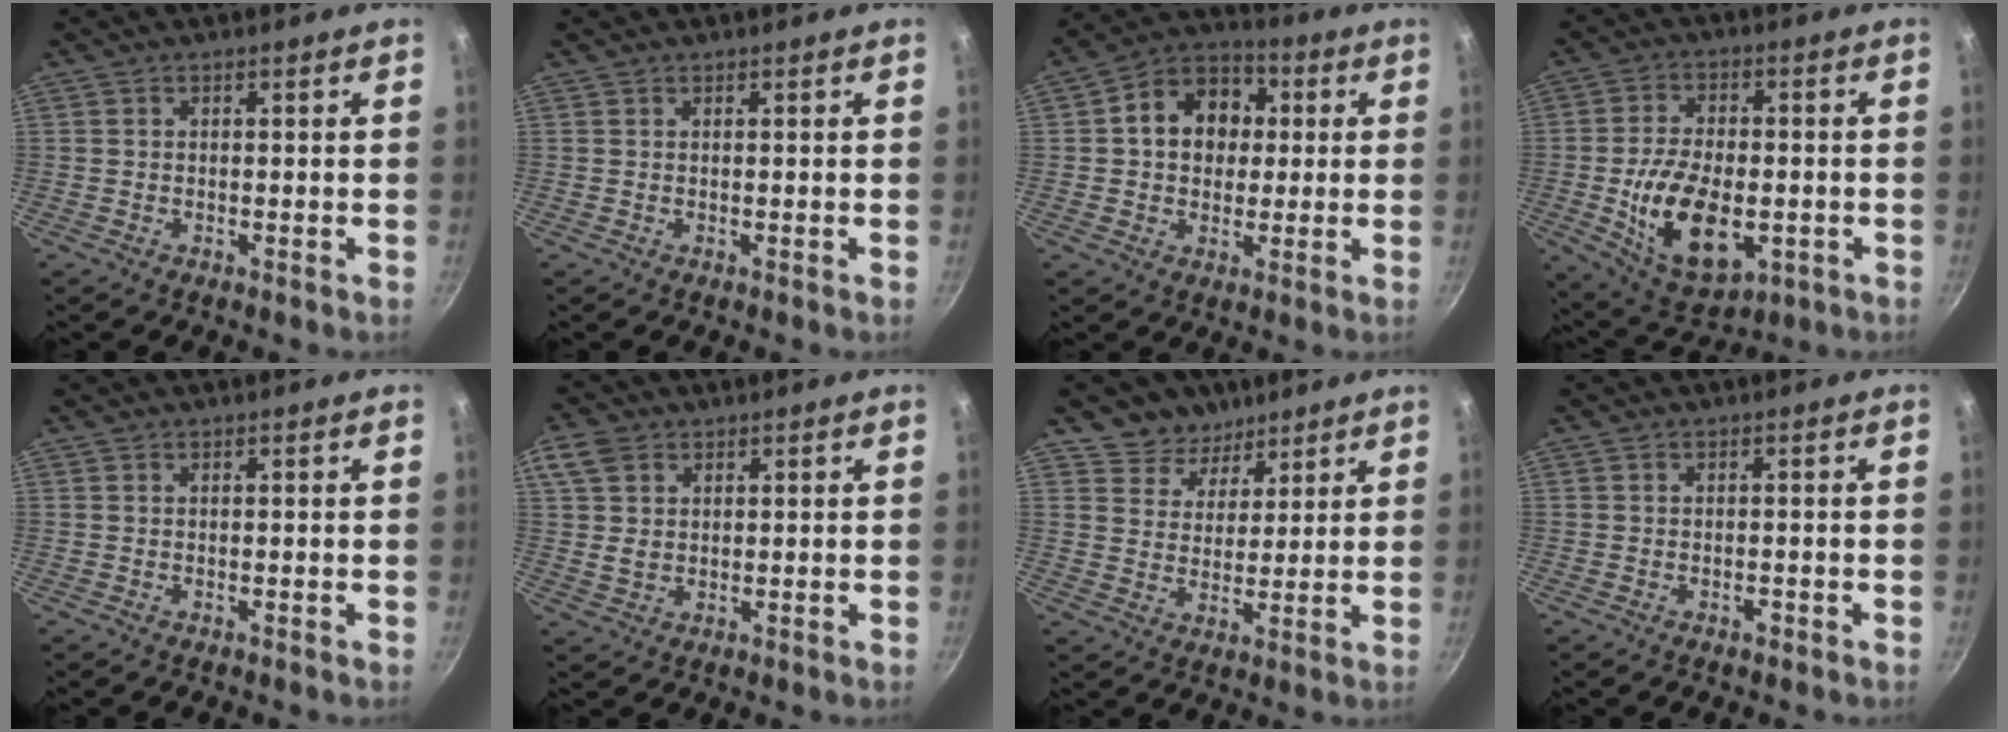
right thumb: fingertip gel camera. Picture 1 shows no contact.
{"total": 0.0}
{"total": 12.6, "force": [1.9, 10.0, 7.3], "torque": [-0.080, 0.021, 0.015]}
{"total": 16.9, "force": [-3.6, 9.6, 13.5], "torque": [-0.222, 0.005, -0.047]}
{"total": 0.0}
{"total": 6.5, "force": [2.5, 4.8, 3.5], "torque": [-0.058, -0.006, 0.045]}
{"total": 7.2, "force": [5.0, 5.1, 0.8], "torque": [0.023, -0.032, 0.079]}
{"total": 1.1, "force": [-0.7, 0.5, 0.8], "torque": [-0.011, 0.006, -0.009]}